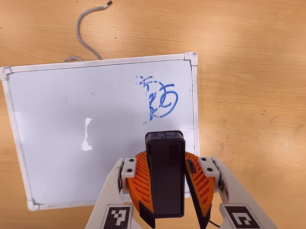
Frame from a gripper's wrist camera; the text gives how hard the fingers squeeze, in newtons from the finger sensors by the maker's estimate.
{"total": 10.1, "left": 9.9, "right": 10.3}